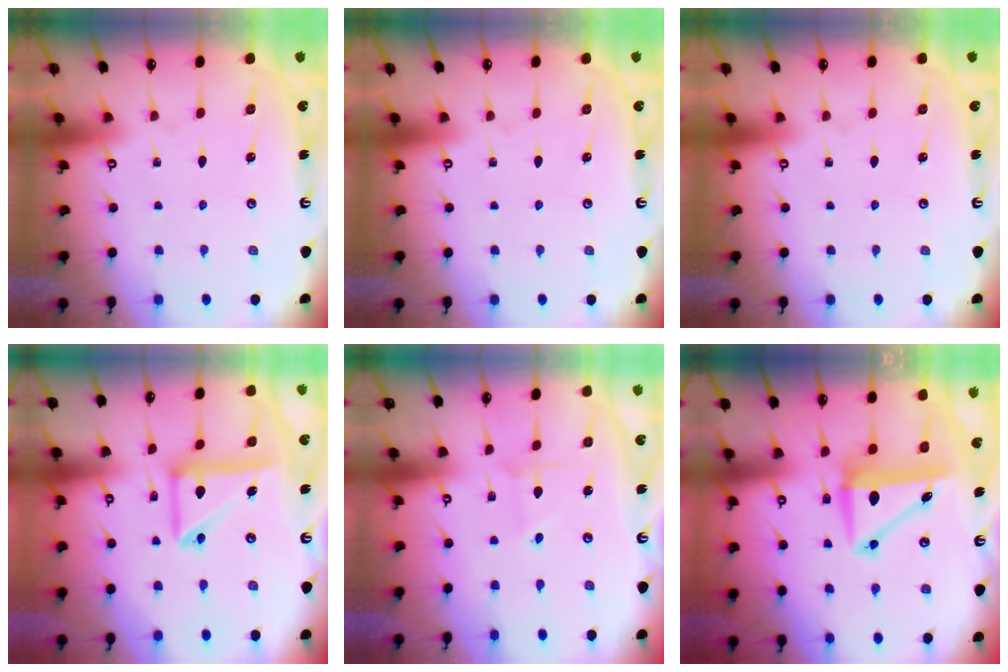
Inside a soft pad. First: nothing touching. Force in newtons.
{"total": 0.0}
{"total": 0.0}
{"total": 14.0, "press": 13.9, "slide": 1.4}
{"total": 2.4, "press": 2.4, "slide": 0.2}
{"total": 7.9, "press": 7.8, "slide": 1.4}